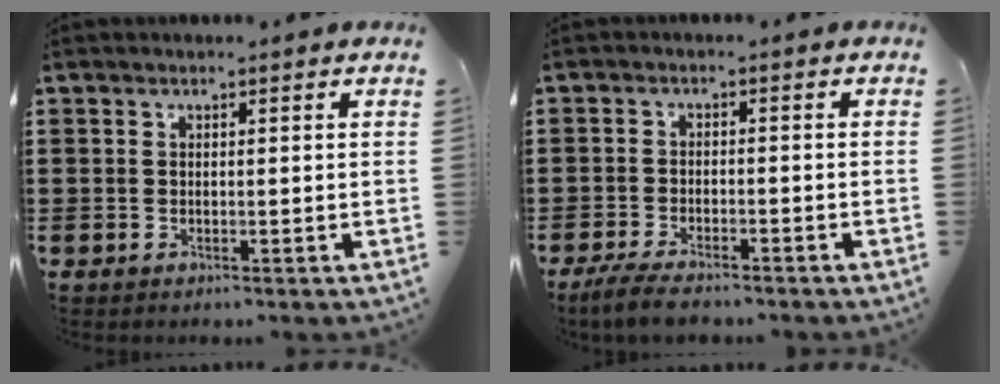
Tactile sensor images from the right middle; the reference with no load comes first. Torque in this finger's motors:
{"motor_torque": [1.33, -0.62, 0.13, 0.09]}